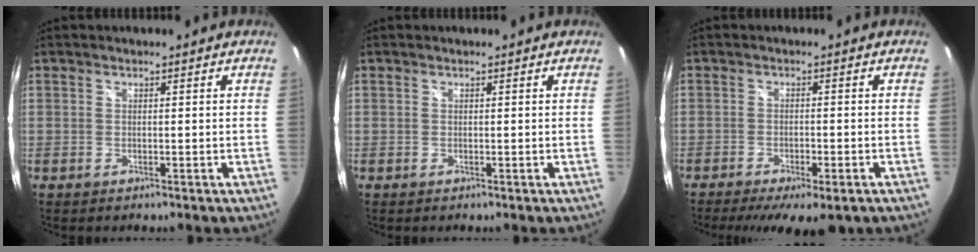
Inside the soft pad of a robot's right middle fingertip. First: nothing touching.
{"total": 0.0}
{"total": 10.8, "force": [-7.6, 3.3, 7.0], "torque": [-0.142, -0.035, -0.109]}